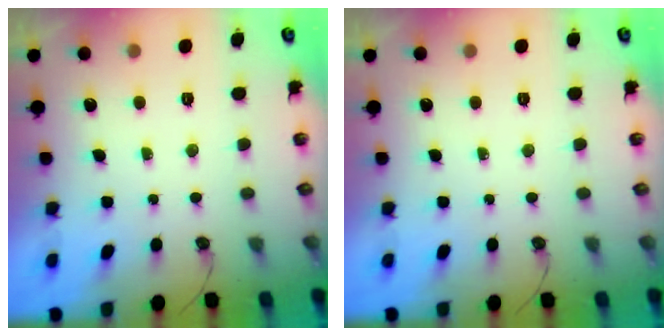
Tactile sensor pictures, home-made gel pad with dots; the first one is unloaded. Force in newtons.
{"total": 0.0}